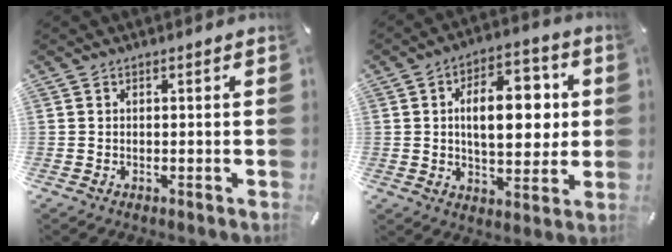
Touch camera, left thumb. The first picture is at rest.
{"total": 15.2, "force": [2.1, 8.5, 12.5], "torque": [-0.167, 0.004, 0.029]}